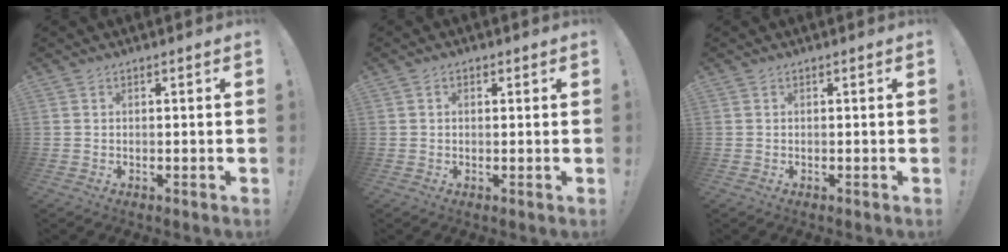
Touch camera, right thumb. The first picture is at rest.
{"total": 1.1, "force": [0.3, 0.8, 0.7], "torque": [-0.009, 0.003, 0.003]}
{"total": 0.0}